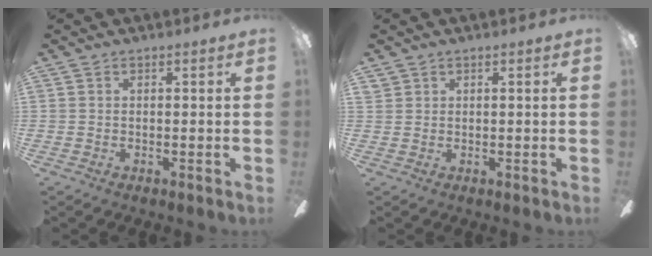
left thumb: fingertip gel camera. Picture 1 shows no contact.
{"total": 0.9, "force": [0.8, 0.3, 0.2], "torque": [-0.006, 0.000, 0.016]}